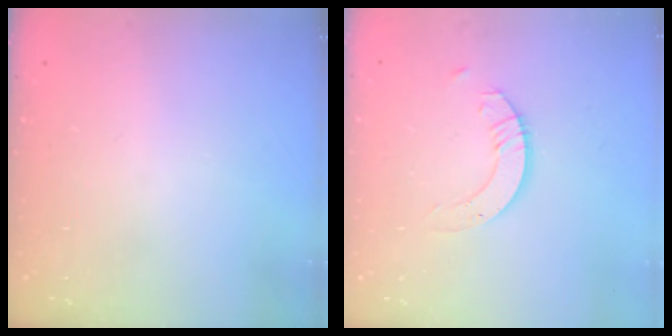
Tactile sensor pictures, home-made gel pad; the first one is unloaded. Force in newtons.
{"total": 3.4, "press": 3.4, "slide": 0.0}